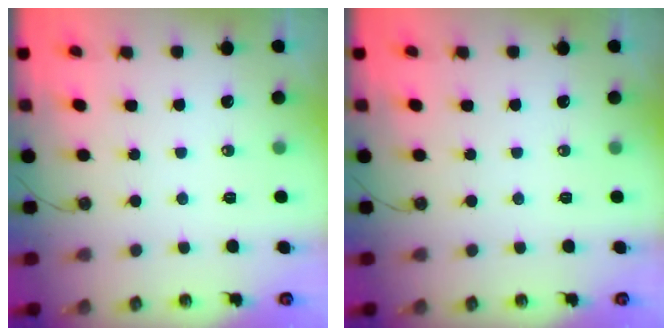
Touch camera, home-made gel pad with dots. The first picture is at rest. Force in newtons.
{"total": 0.0}